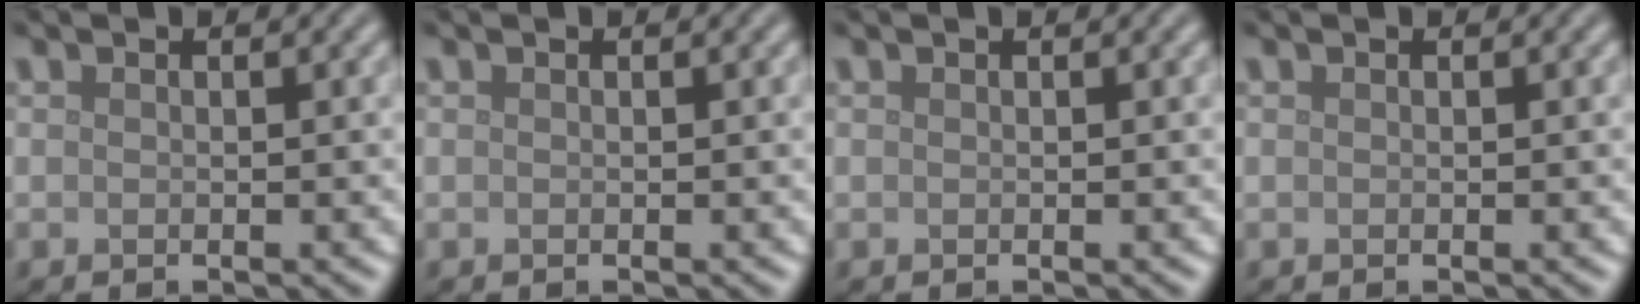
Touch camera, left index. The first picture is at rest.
{"total": 0.0}
{"total": 0.0}
{"total": 0.0}